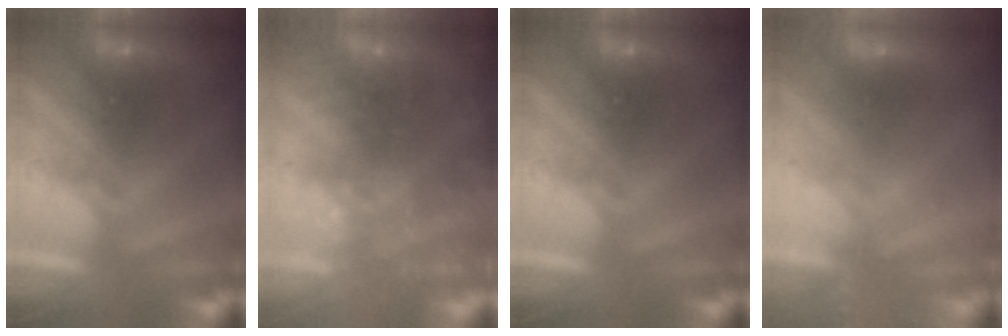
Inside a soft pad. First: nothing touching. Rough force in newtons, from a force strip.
{"total": 7.8}
{"total": 0.0}
{"total": 2.4}